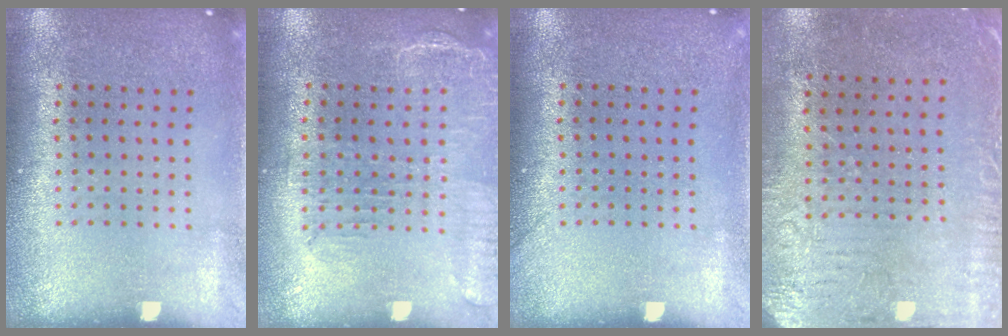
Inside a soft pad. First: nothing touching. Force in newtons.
{"total": 1.7, "press": 1.4, "slide": 1.0}
{"total": 0.7, "press": 0.7, "slide": 0.1}
{"total": 3.2, "press": 2.5, "slide": 2.0}